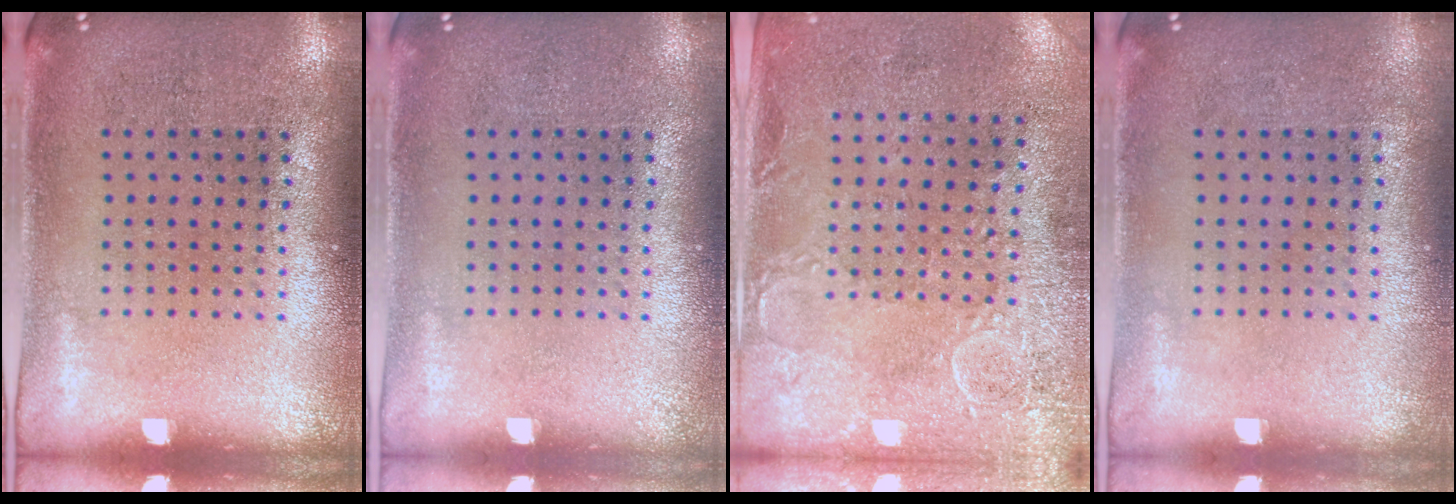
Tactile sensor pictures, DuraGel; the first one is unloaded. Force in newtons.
{"total": 0.0}
{"total": 2.9, "press": 2.3, "slide": 1.7}
{"total": 0.0}